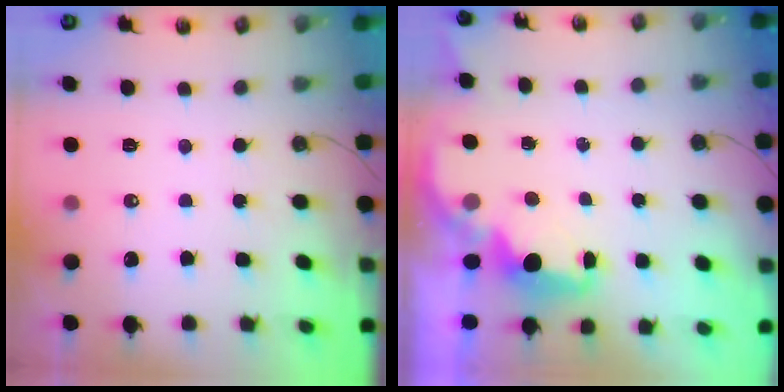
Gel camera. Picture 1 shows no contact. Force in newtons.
{"total": 2.3, "press": 2.1, "slide": 0.8}